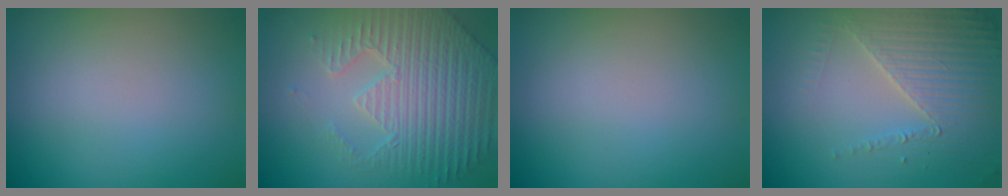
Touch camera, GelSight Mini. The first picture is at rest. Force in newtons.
{"total": 6.5, "press": 5.3, "slide": 3.8}
{"total": 0.0}
{"total": 4.1, "press": 3.7, "slide": 1.8}